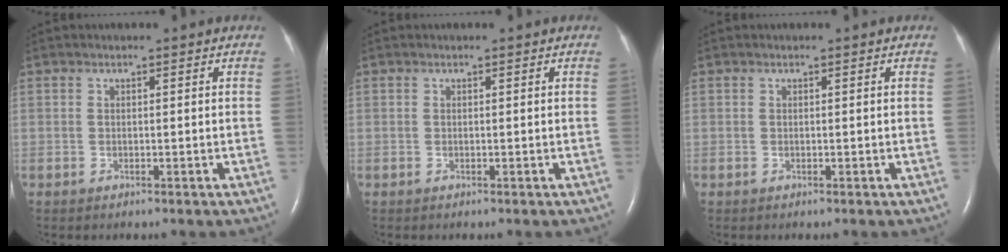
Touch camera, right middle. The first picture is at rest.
{"total": 0.0}
{"total": 0.0}